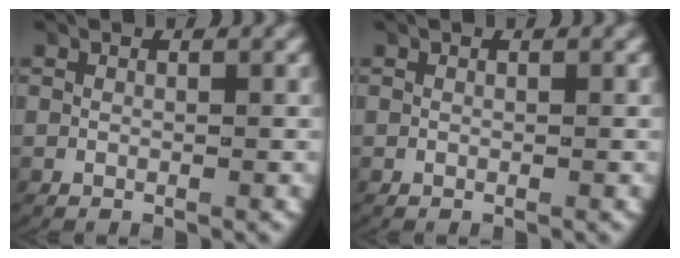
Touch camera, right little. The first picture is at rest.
{"total": 0.0}